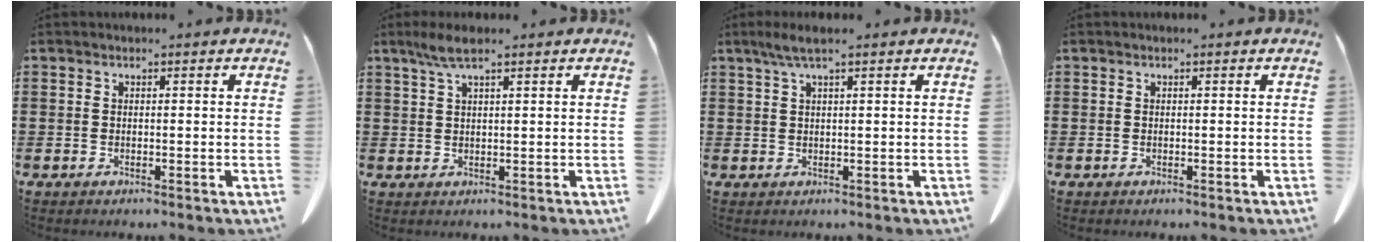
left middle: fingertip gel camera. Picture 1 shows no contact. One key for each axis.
{"total": 3.5, "fx": 2.1, "fy": 0.6, "fz": 2.7, "tx": -0.057, "ty": 0.003, "tz": 0.038}
{"total": 2.6, "fx": 1.3, "fy": 0.2, "fz": 2.2, "tx": -0.043, "ty": 0.002, "tz": 0.023}
{"total": 0.0}